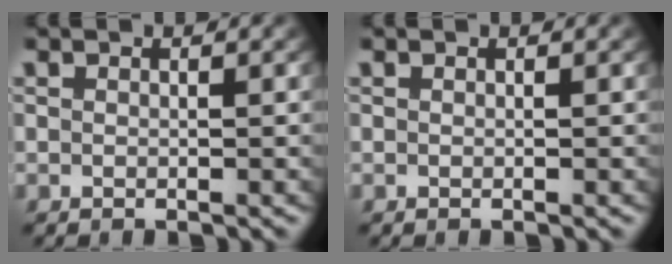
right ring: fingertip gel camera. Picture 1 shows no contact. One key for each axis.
{"total": 0.0}